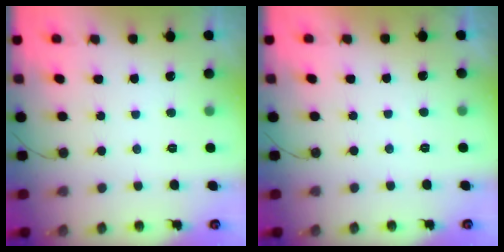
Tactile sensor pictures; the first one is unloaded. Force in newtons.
{"total": 0.8, "press": 0.7, "slide": 0.5}